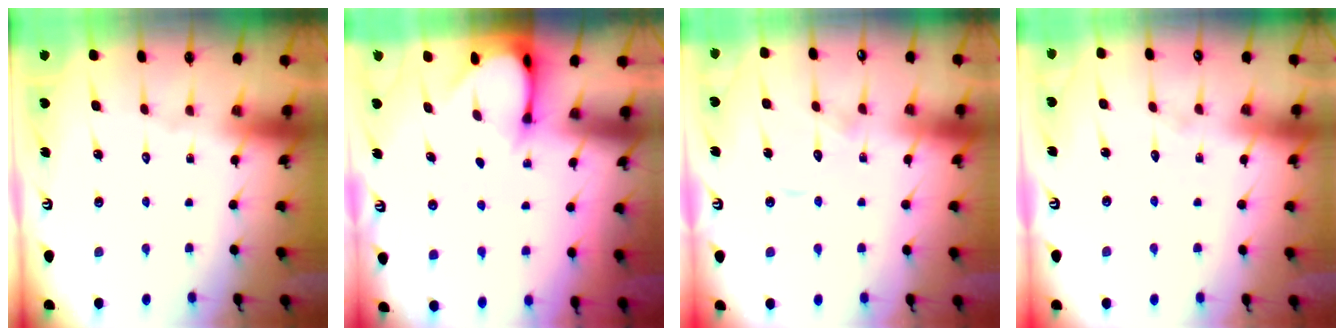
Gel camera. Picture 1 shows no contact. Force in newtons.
{"total": 3.3, "press": 3.3, "slide": 0.3}
{"total": 7.4, "press": 7.4, "slide": 0.7}
{"total": 5.8, "press": 5.8, "slide": 0.4}